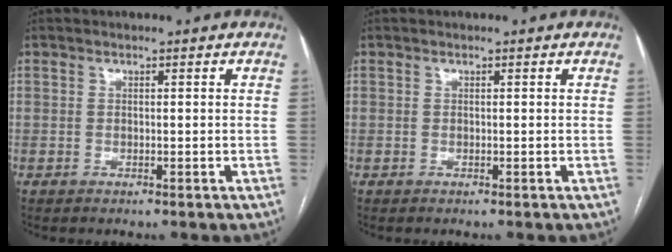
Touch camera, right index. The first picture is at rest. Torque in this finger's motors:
{"motor_torque": [0.78, 0.44, -0.02, 0.01]}